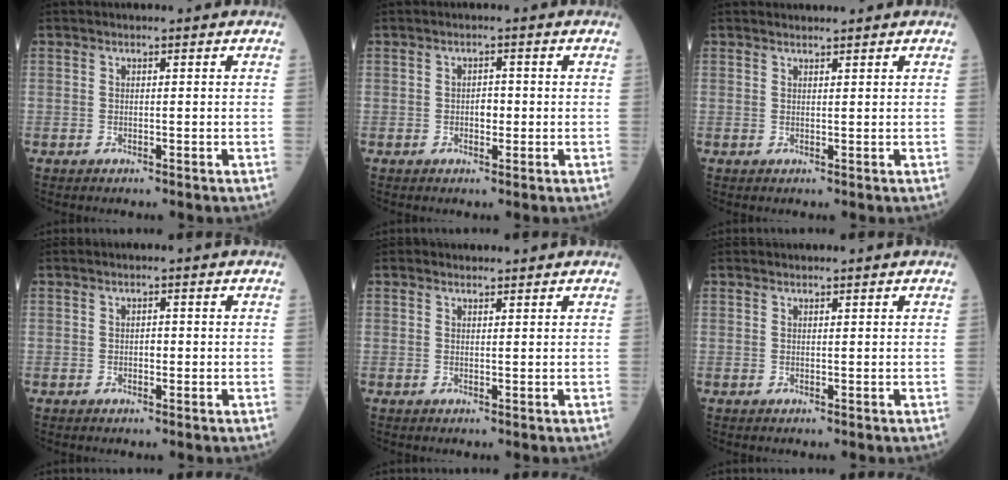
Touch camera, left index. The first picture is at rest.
{"total": 1.6, "force": [-0.2, 0.9, 1.3], "torque": [-0.018, 0.003, -0.003]}
{"total": 1.4, "force": [1.4, 0.0, 0.2], "torque": [-0.008, 0.008, 0.027]}
{"total": 0.7, "force": [0.0, 0.5, 0.6], "torque": [-0.011, 0.001, 0.000]}
{"total": 1.2, "force": [1.2, 0.3, 0.0], "torque": [-0.010, 0.004, 0.021]}
{"total": 1.1, "force": [1.1, 0.0, 0.2], "torque": [-0.006, 0.010, 0.022]}